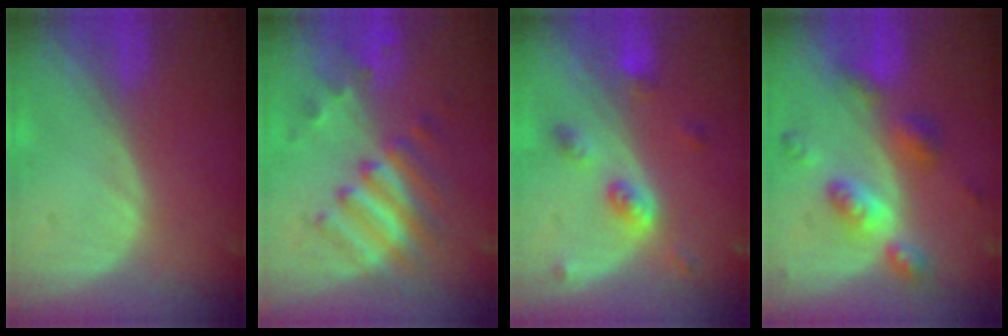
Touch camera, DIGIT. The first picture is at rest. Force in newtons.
{"total": 7.5, "press": 7.5, "slide": 0.9}
{"total": 5.3, "press": 4.7, "slide": 2.5}
{"total": 7.4, "press": 7.4, "slide": 0.5}